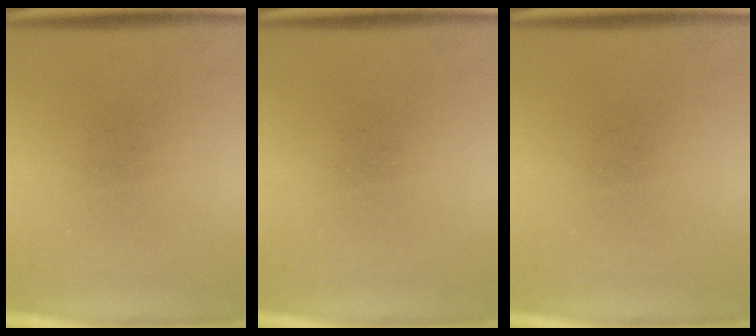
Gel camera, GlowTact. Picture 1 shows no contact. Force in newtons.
{"total": 0.0}
{"total": 0.0}